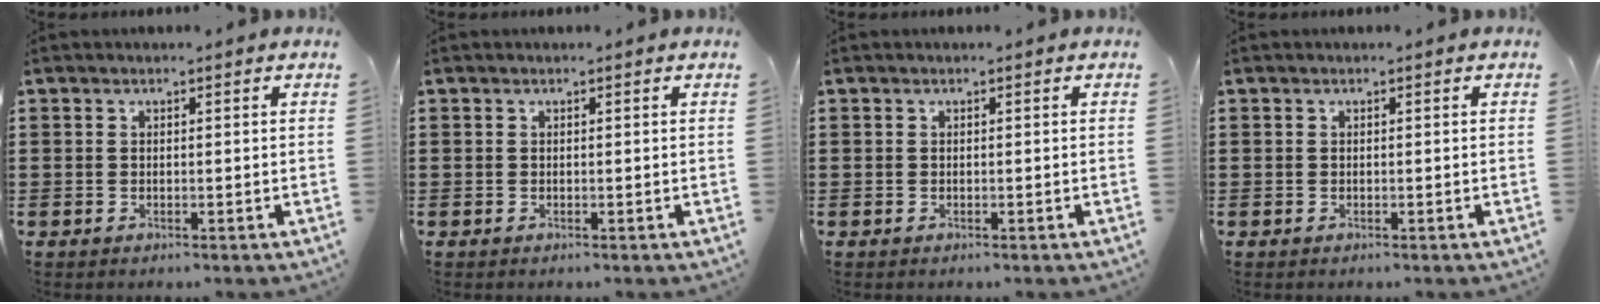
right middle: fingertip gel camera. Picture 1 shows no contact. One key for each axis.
{"total": 0.0}
{"total": 0.0}
{"total": 0.0}